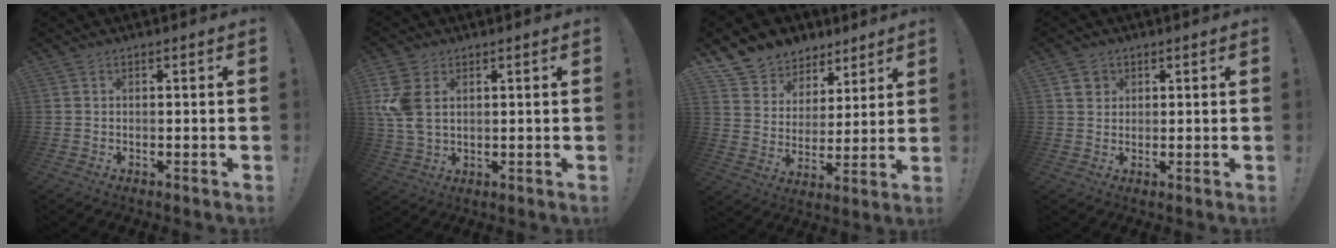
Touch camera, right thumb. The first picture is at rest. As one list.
[{"total": 9.4, "force": [3.0, 6.2, 6.4], "torque": [-0.138, -0.008, 0.059]}, {"total": 9.9, "force": [6.8, 7.1, 1.3], "torque": [-0.021, -0.058, 0.133]}, {"total": 3.7, "force": [1.8, 3.1, 1.0], "torque": [-0.019, -0.001, 0.033]}]